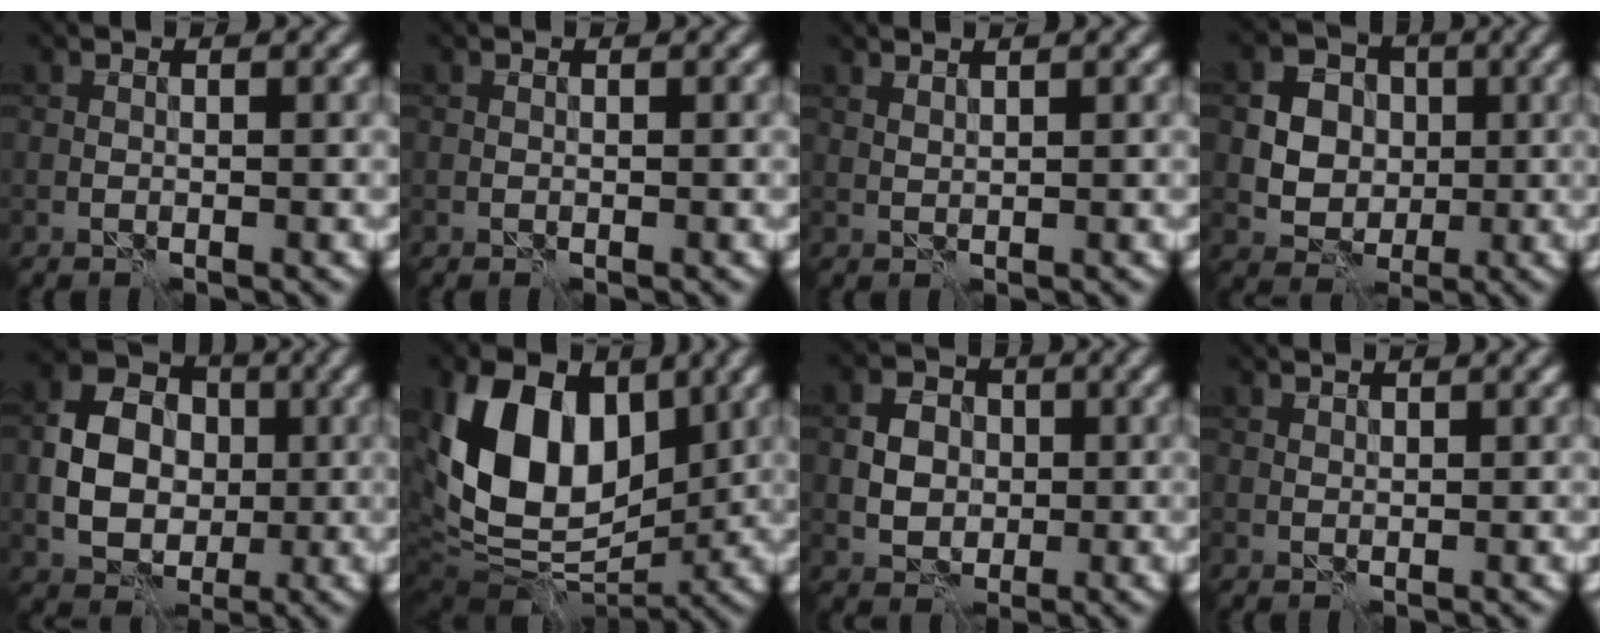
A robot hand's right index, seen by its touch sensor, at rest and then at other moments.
{"total": 0.0}
{"total": 1.3, "force": [1.1, 0.2, 0.6], "torque": [-0.009, 0.001, 0.015]}
{"total": 6.2, "force": [0.7, 5.4, 3.0], "torque": [-0.048, 0.014, 0.004]}
{"total": 6.5, "force": [-0.5, 5.2, 3.8], "torque": [-0.067, 0.007, -0.014]}
{"total": 12.9, "force": [2.5, 8.1, 9.7], "torque": [-0.183, 0.007, 0.032]}
{"total": 3.5, "force": [-0.1, 3.0, 1.9], "torque": [-0.032, 0.001, -0.002]}
{"total": 0.8, "force": [0.8, 0.1, 0.3], "torque": [-0.007, 0.000, 0.012]}